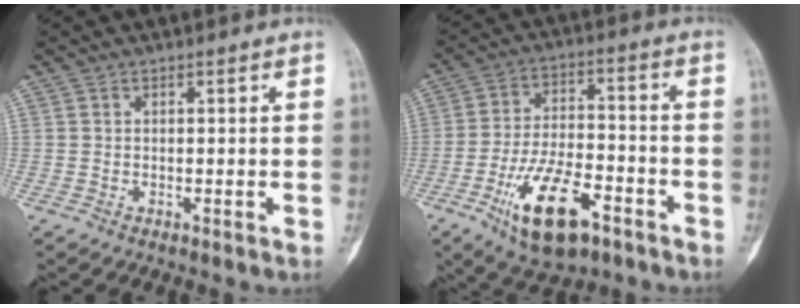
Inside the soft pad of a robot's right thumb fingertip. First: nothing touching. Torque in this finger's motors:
{"motor_torque": [0.22, 0.42, 1.44, -0.65, 0.21]}